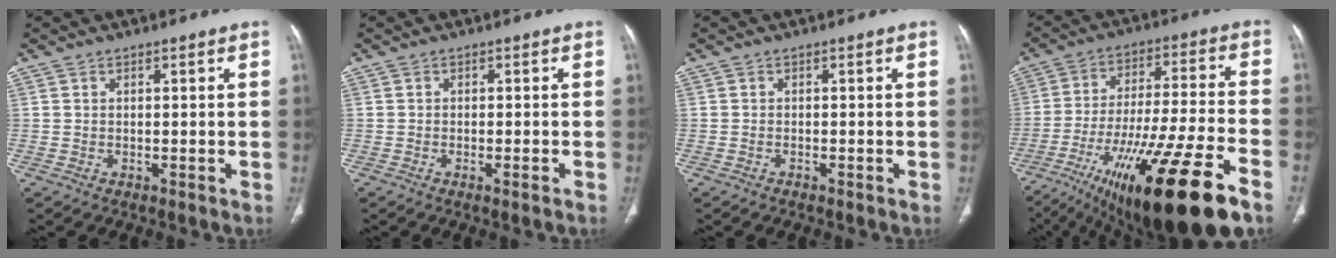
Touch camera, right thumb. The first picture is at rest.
{"total": 1.3, "force": [-0.8, 0.0, 1.1], "torque": [-0.021, -0.002, -0.012]}
{"total": 0.7, "force": [-0.6, 0.2, 0.3], "torque": [-0.013, 0.002, -0.007]}
{"total": 26.5, "force": [-15.4, 4.6, 21.0], "torque": [-0.339, 0.025, -0.250]}